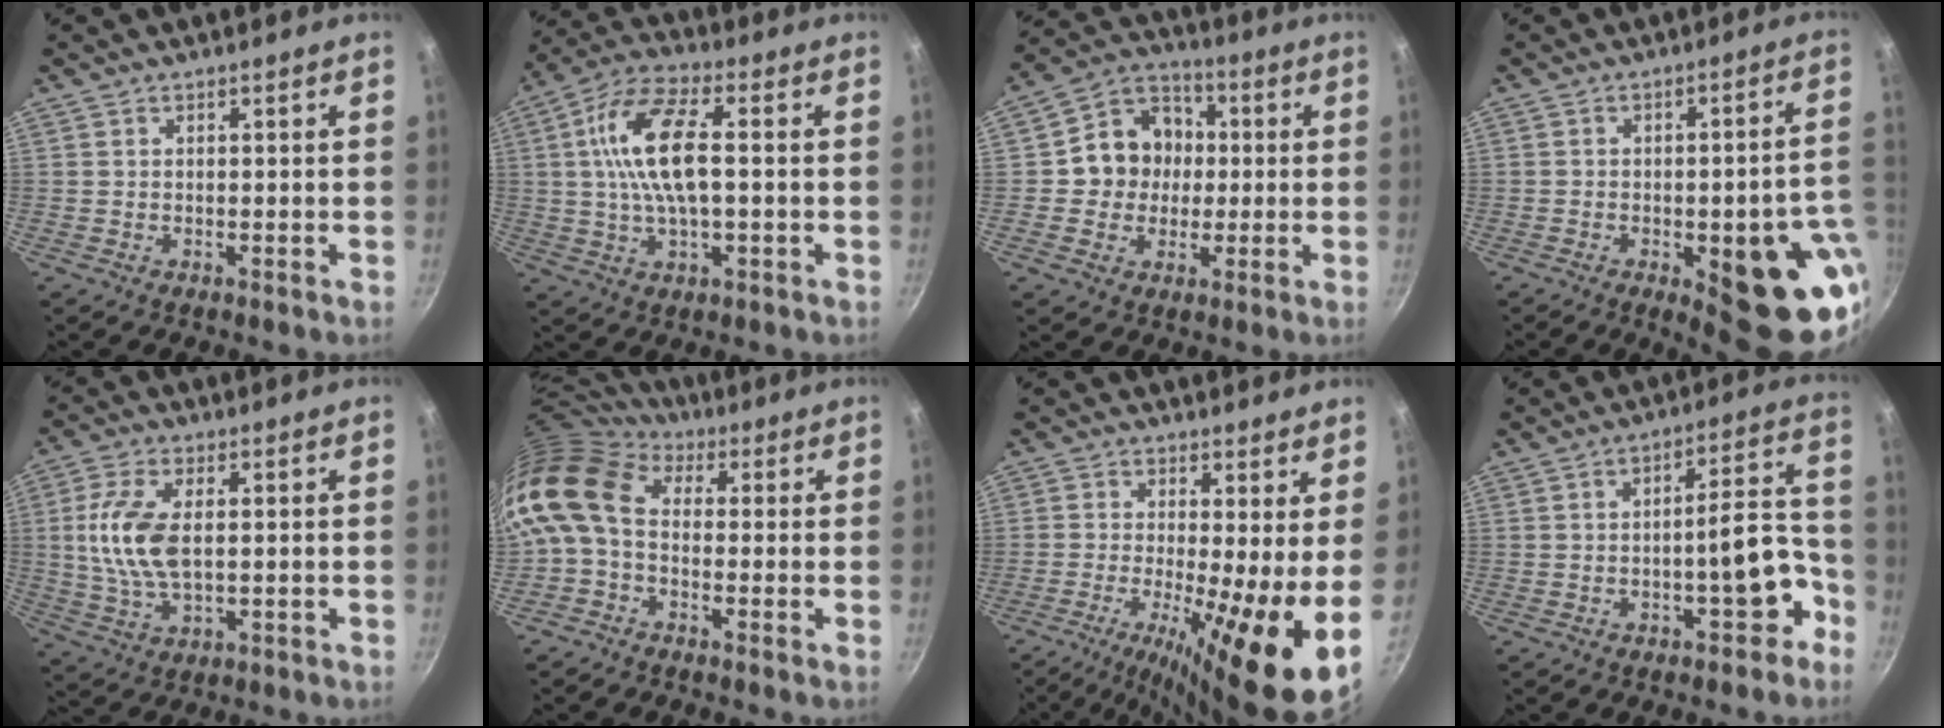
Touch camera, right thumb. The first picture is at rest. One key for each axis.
{"total": 14.3, "fx": 1.1, "fy": 6.0, "fz": 12.9, "tx": -0.246, "ty": 0.023, "tz": 0.009}
{"total": 11.6, "fx": 0.3, "fy": 10.4, "fz": 5.0, "tx": -0.039, "ty": 0.023, "tz": -0.012}
{"total": 20.5, "fx": -6.0, "fy": 7.0, "fz": 18.3, "tx": -0.160, "ty": 0.014, "tz": -0.070}
{"total": 10.6, "fx": 1.0, "fy": 5.3, "fz": 9.1, "tx": -0.186, "ty": 0.000, "tz": 0.020}
{"total": 11.9, "fx": -0.1, "fy": 8.2, "fz": 8.6, "tx": -0.169, "ty": 0.025, "tz": -0.023}
{"total": 14.2, "fx": -1.7, "fy": 2.6, "fz": 13.9, "tx": -0.216, "ty": -0.020, "tz": -0.032}
{"total": 10.2, "fx": -4.7, "fy": 3.8, "fz": 8.2, "tx": -0.071, "ty": 0.066, "tz": -0.059}